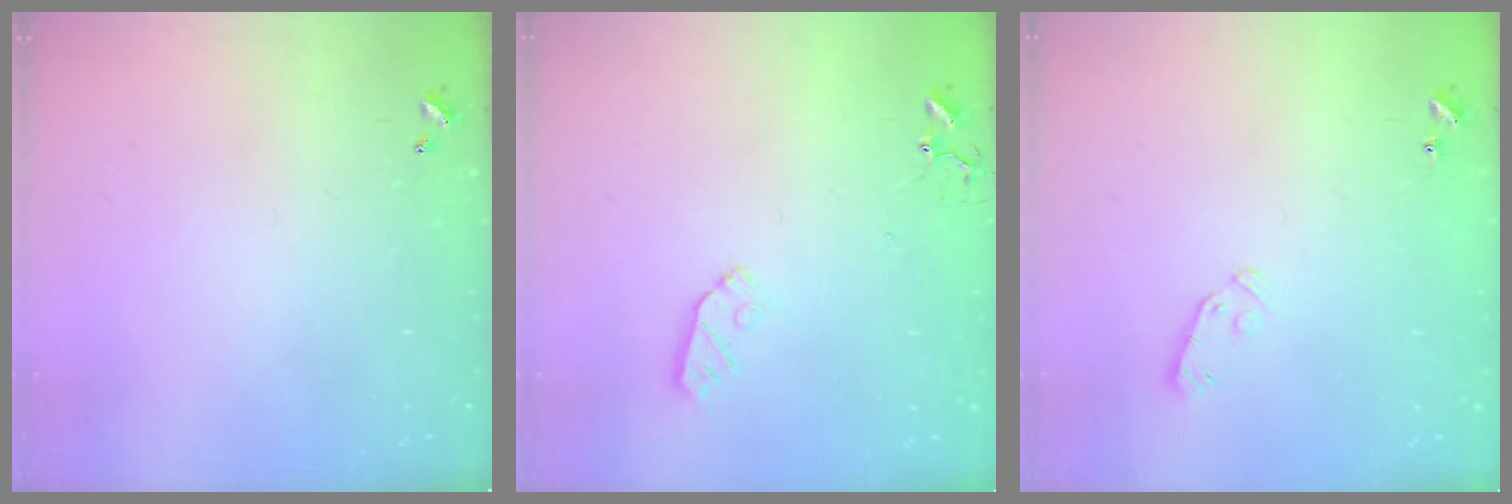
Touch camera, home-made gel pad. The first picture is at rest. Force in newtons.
{"total": 4.9, "press": 4.8, "slide": 0.6}
{"total": 5.3, "press": 5.3, "slide": 0.7}